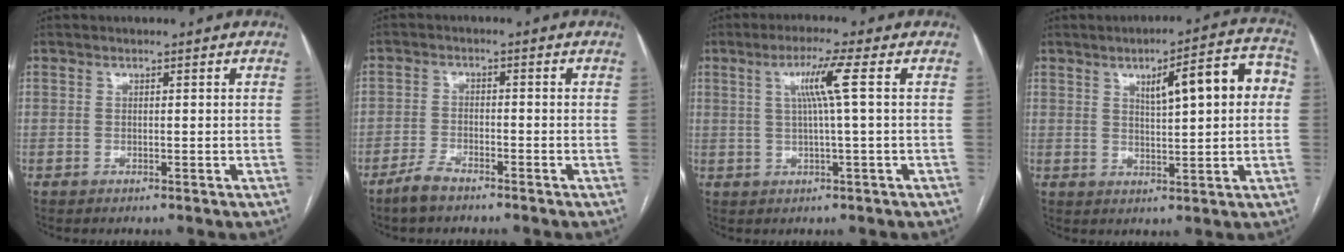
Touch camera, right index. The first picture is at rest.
{"total": 3.4, "force": [-2.9, 1.0, 1.4], "torque": [-0.032, -0.001, -0.056]}
{"total": 5.6, "force": [1.4, -1.1, 5.3], "torque": [-0.097, 0.006, 0.027]}
{"total": 10.6, "force": [2.4, 2.1, 10.1], "torque": [-0.136, 0.029, 0.033]}